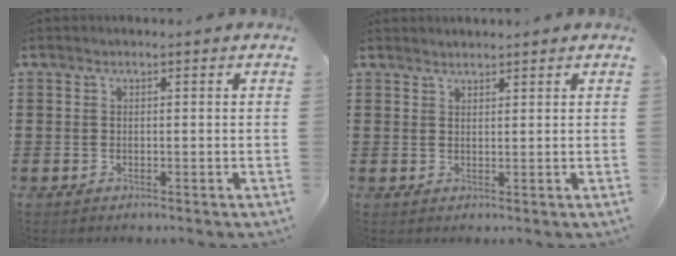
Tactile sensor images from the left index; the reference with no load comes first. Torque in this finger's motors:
{"motor_torque": [1.05, 1.08, -0.09, 0.02]}